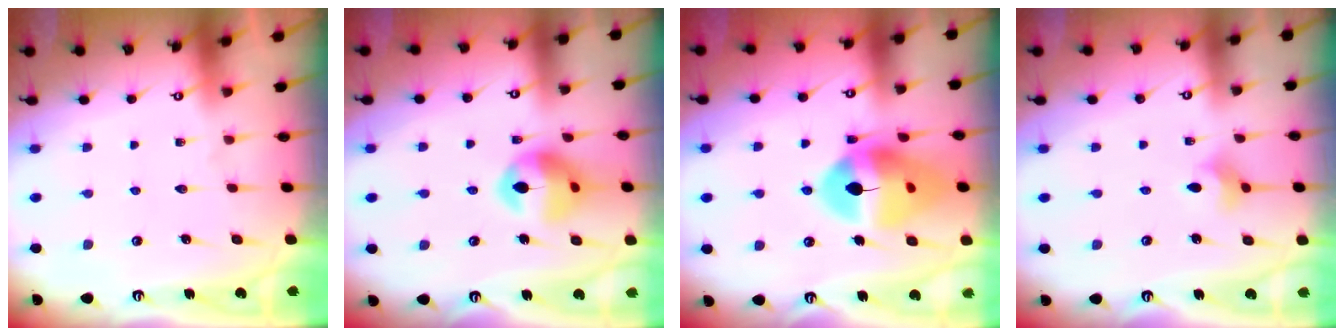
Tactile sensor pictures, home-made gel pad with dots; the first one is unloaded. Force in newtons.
{"total": 13.2, "press": 13.1, "slide": 1.6}
{"total": 17.0, "press": 16.9, "slide": 1.8}
{"total": 4.7, "press": 4.6, "slide": 0.9}